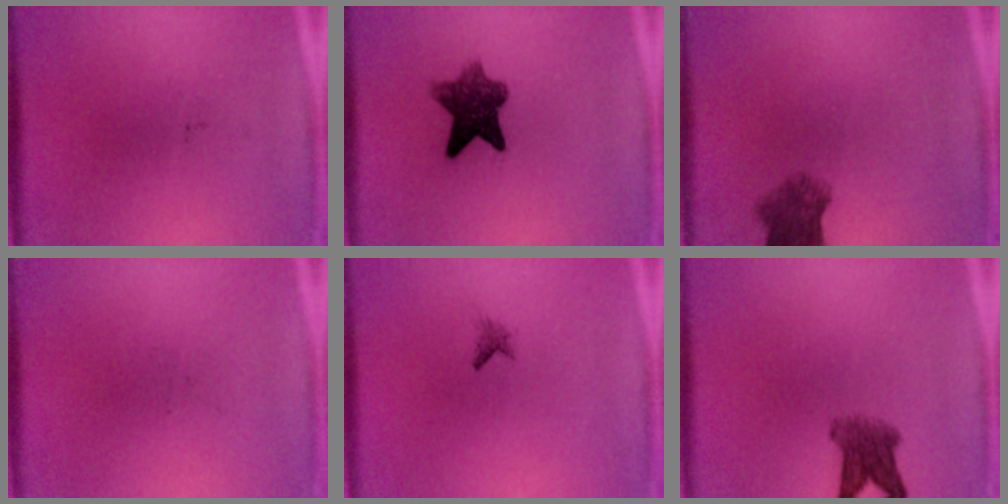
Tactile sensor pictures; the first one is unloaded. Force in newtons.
{"total": 8.0}
{"total": 5.5}
{"total": 0.0}
{"total": 0.9}
{"total": 4.8}